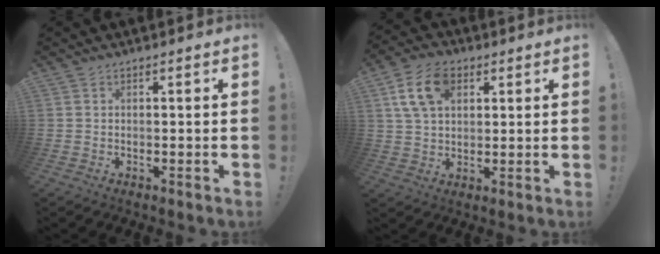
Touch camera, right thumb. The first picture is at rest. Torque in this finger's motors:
{"motor_torque": [-0.35, 0.74, 0.96, 0.22, 0.34]}